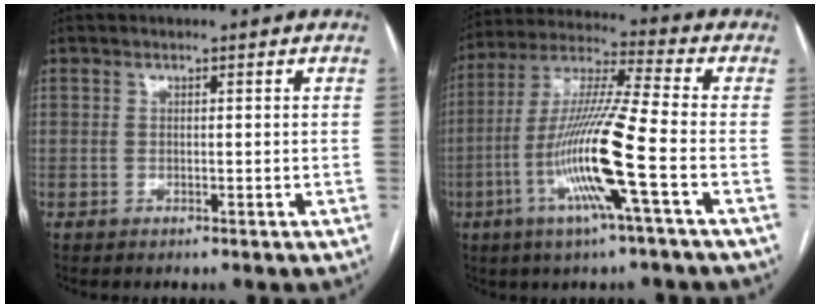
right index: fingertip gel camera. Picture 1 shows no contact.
{"total": 14.9, "force": [-4.9, -0.8, 14.1], "torque": [-0.285, -0.009, -0.100]}